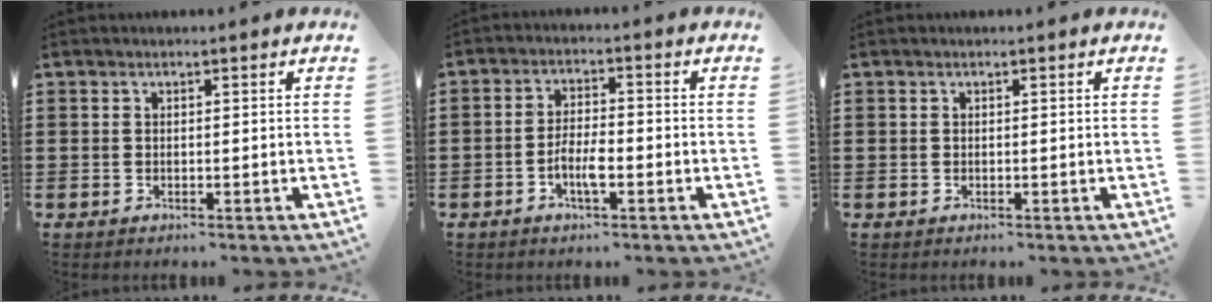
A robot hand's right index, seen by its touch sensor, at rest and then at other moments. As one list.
[{"total": 4.7, "force": [-1.8, 1.4, 4.0], "torque": [-0.083, 0.003, -0.037]}, {"total": 0.0}]